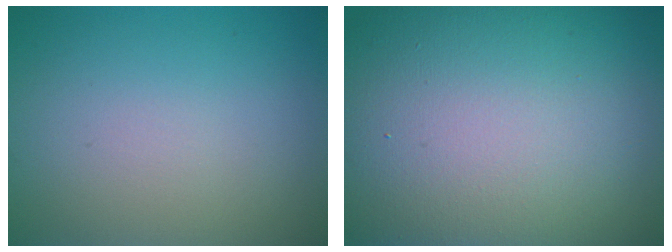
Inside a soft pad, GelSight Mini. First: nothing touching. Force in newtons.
{"total": 22.5, "press": 22.5, "slide": 1.0}